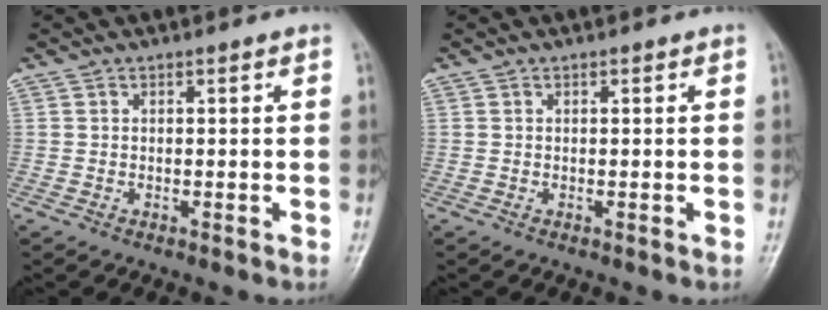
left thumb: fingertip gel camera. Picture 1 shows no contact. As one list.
[{"total": 0.0}]